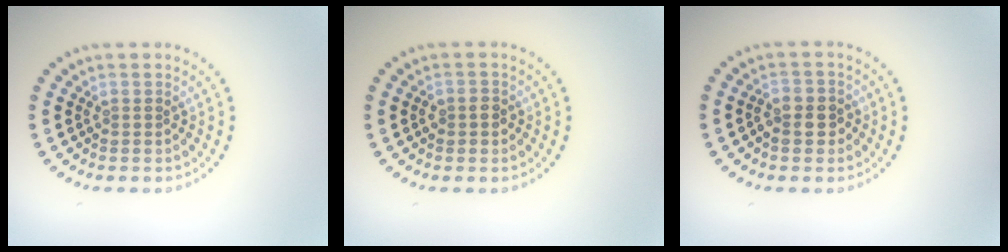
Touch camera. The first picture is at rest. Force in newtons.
{"total": 1.4, "press": 1.4, "slide": 0.5}
{"total": 2.6, "press": 2.4, "slide": 0.7}